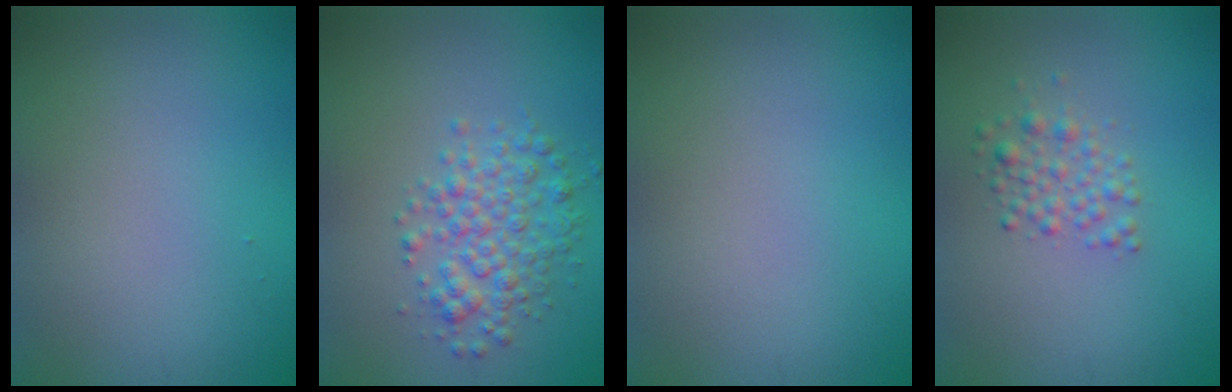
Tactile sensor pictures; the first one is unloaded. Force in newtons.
{"total": 3.5, "press": 3.5, "slide": 0.1}
{"total": 0.0}
{"total": 2.0, "press": 2.0, "slide": 0.1}